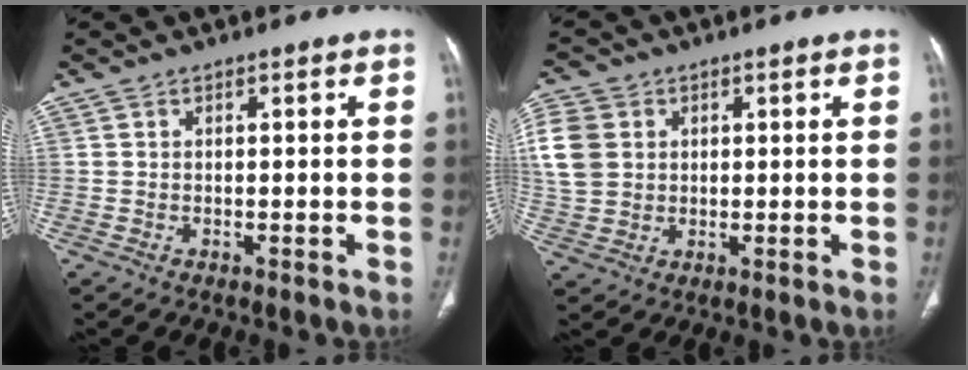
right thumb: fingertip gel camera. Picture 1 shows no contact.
{"total": 12.9, "force": [2.8, 10.7, 6.7], "torque": [-0.165, 0.011, 0.056]}